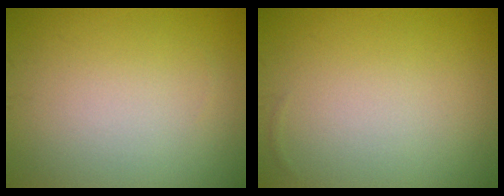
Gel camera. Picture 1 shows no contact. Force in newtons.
{"total": 0.0}